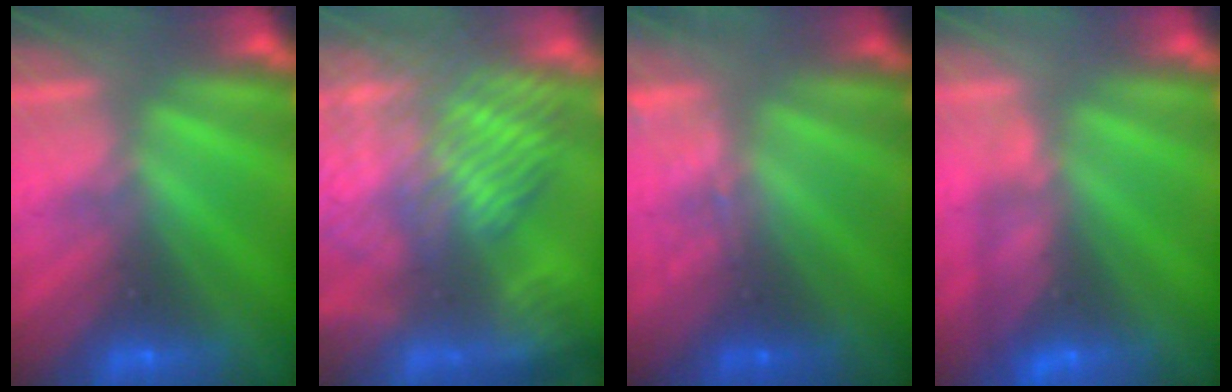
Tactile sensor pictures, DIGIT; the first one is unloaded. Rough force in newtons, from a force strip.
{"total": 13.7}
{"total": 1.3}
{"total": 4.9}